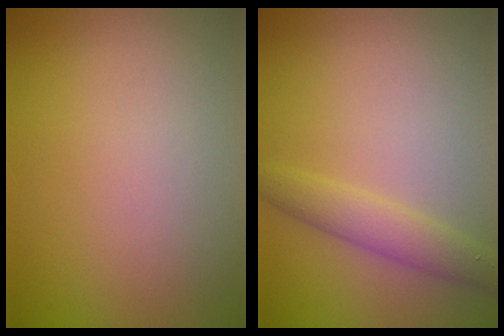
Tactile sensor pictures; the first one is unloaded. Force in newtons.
{"total": 2.5, "press": 2.5, "slide": 0.0}